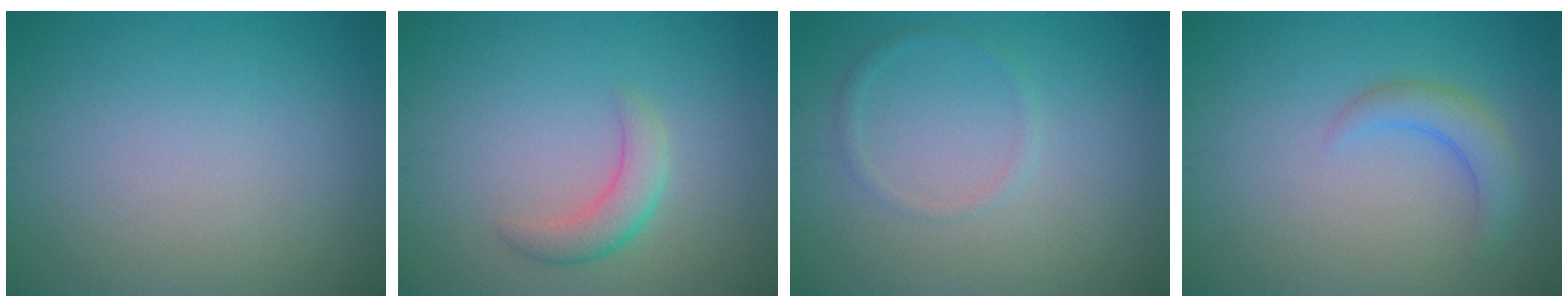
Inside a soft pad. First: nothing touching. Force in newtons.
{"total": 2.5, "press": 2.5, "slide": 0.1}
{"total": 1.0, "press": 1.0, "slide": 0.1}
{"total": 2.6, "press": 2.5, "slide": 0.3}